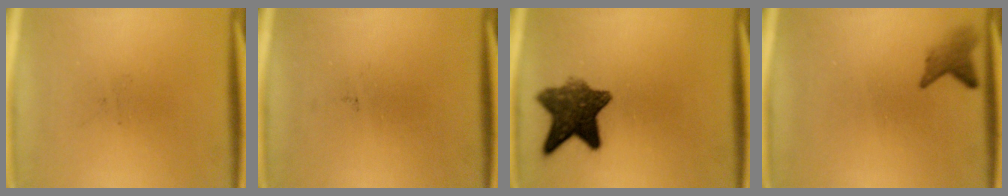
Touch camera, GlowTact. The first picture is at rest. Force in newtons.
{"total": 0.0}
{"total": 9.2}
{"total": 2.4}